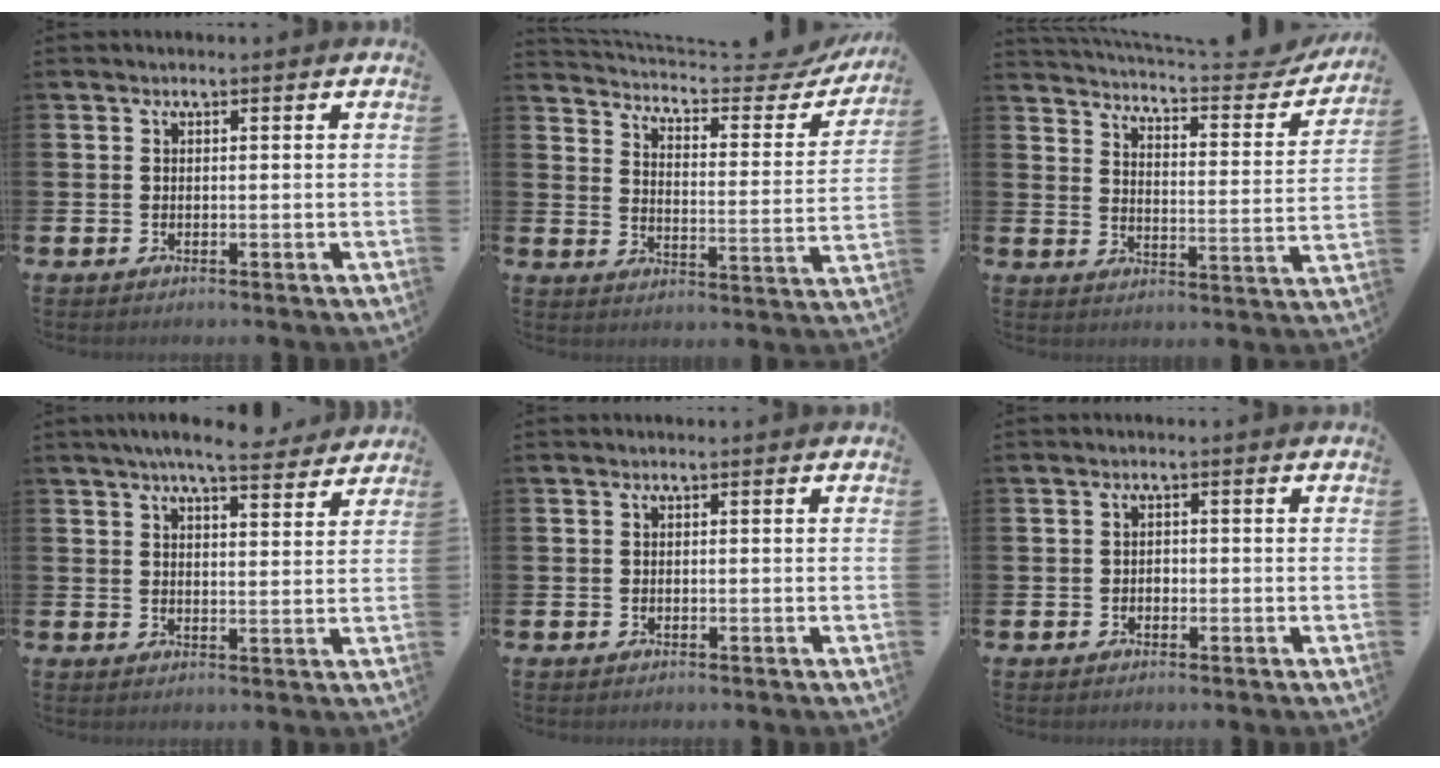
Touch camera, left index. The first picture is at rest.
{"total": 5.2, "force": [4.7, 1.1, 1.8], "torque": [-0.058, -0.040, 0.071]}
{"total": 5.1, "force": [5.0, 0.3, 1.1], "torque": [-0.037, -0.051, 0.076]}
{"total": 6.1, "force": [5.6, 0.7, 2.3], "torque": [-0.042, -0.024, 0.098]}
{"total": 0.0}
{"total": 0.9, "force": [-0.5, 0.7, 0.3], "torque": [-0.005, 0.002, -0.010]}